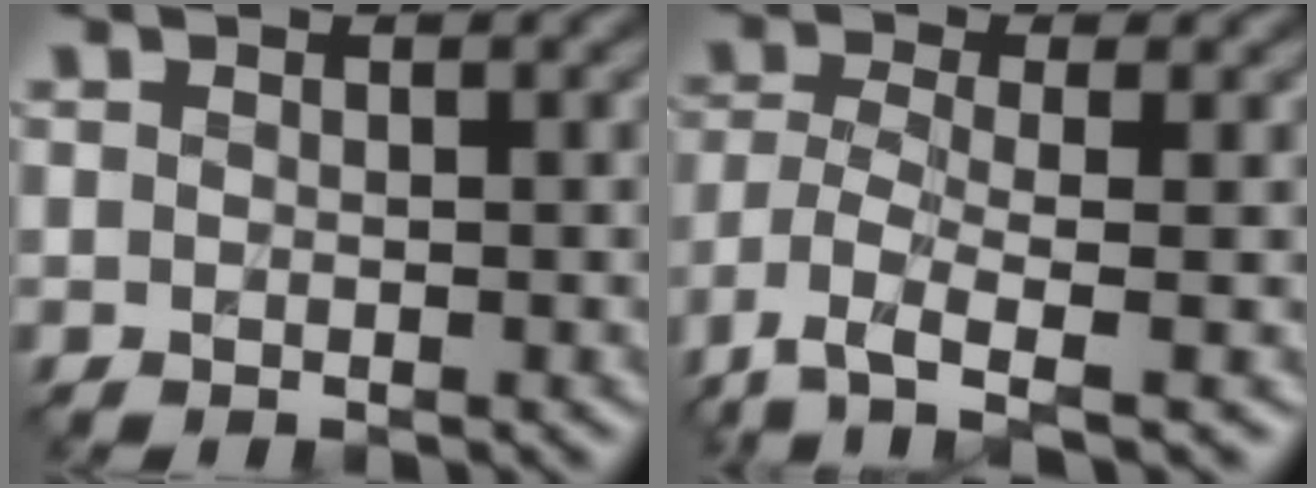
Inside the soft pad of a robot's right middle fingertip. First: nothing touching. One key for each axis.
{"total": 5.3, "fx": -3.1, "fy": 1.4, "fz": 4.1, "tx": -0.086, "ty": -0.010, "tz": -0.066}